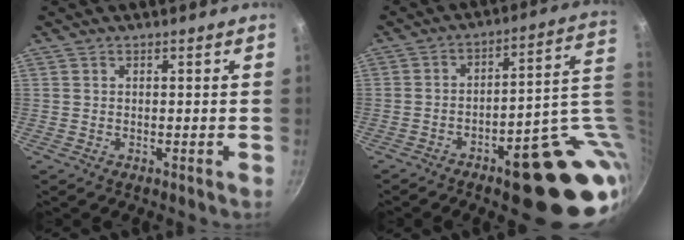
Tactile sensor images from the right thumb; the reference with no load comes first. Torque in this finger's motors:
{"motor_torque": [3.89, 1.12, 1.66, -1.11, 0.35]}